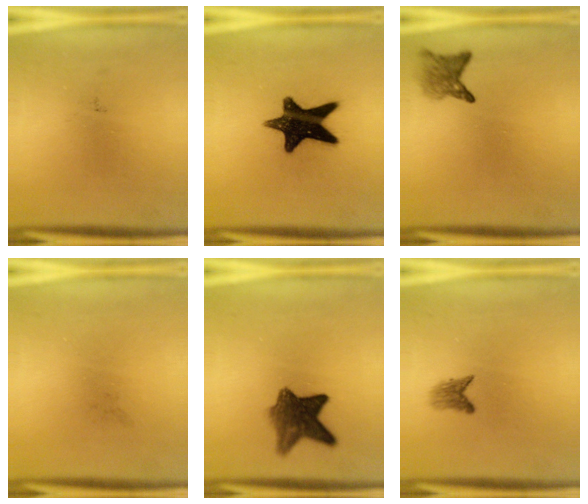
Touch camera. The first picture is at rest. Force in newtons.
{"total": 15.5}
{"total": 2.7}
{"total": 0.0}
{"total": 7.5}
{"total": 1.8}